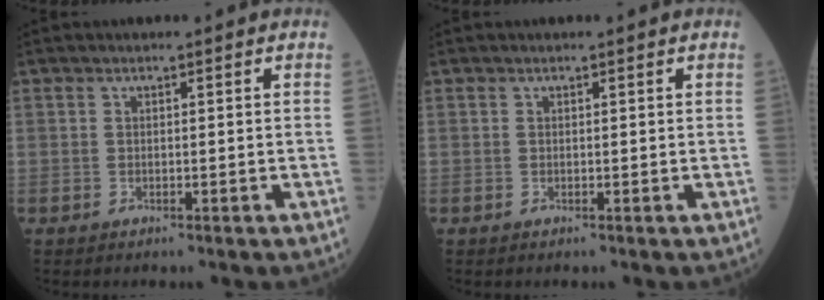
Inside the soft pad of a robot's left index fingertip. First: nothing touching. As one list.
[{"total": 0.0}]